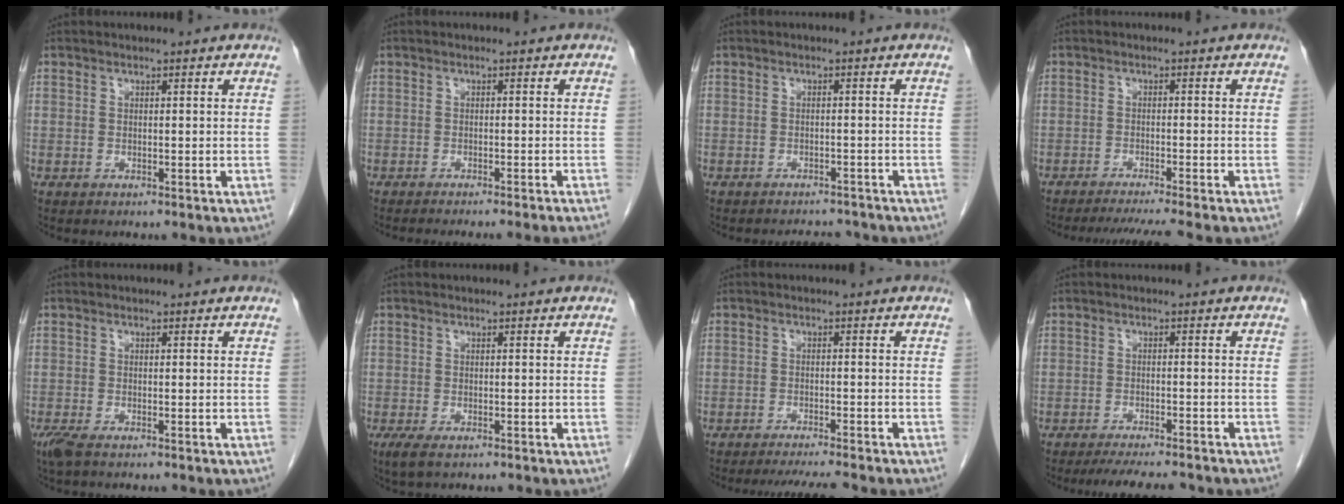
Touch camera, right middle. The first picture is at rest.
{"total": 9.0, "force": [-8.0, -1.2, 3.9], "torque": [-0.020, -0.024, -0.102]}
{"total": 5.9, "force": [-5.5, 1.7, 1.2], "torque": [-0.013, -0.001, -0.065]}
{"total": 7.4, "force": [-6.5, -1.4, 3.3], "torque": [-0.031, -0.018, -0.099]}
{"total": 2.4, "force": [-1.6, 0.6, 1.7], "torque": [-0.043, -0.010, -0.031]}
{"total": 2.3, "force": [-1.4, 0.8, 1.7], "torque": [-0.039, -0.007, -0.022]}
{"total": 7.4, "force": [-6.6, -0.1, 3.3], "torque": [-0.036, -0.015, -0.097]}
{"total": 8.8, "force": [-7.8, 1.0, 3.9], "torque": [-0.053, -0.014, -0.111]}